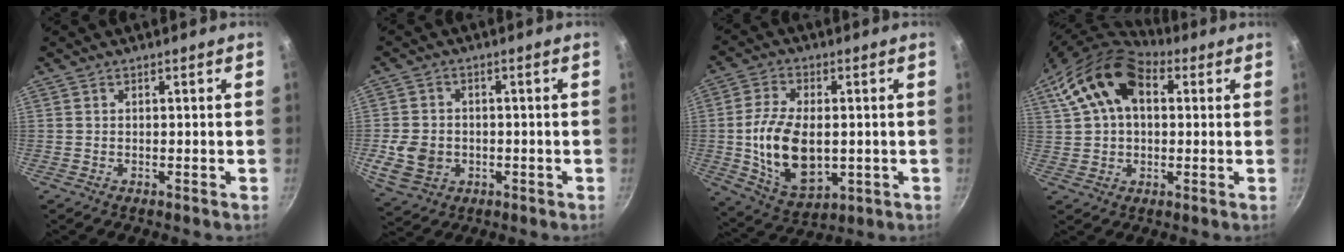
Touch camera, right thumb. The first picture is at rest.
{"total": 8.1, "force": [-1.4, 6.6, 4.4], "torque": [-0.074, 0.008, -0.016]}
{"total": 15.1, "force": [-0.7, 8.9, 12.2], "torque": [-0.213, -0.002, 0.001]}
{"total": 16.8, "force": [5.3, 10.7, 11.9], "torque": [-0.215, 0.024, 0.079]}